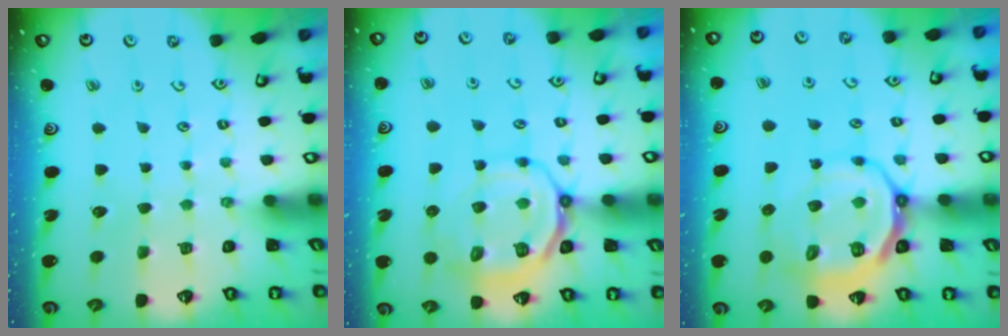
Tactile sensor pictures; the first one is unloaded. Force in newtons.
{"total": 11.5, "press": 11.2, "slide": 2.6}
{"total": 13.1, "press": 12.7, "slide": 3.2}